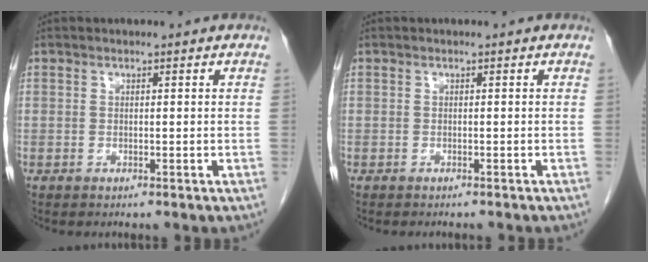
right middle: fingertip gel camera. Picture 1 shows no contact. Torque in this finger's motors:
{"motor_torque": [0.04, -0.04, -0.01, 0.00]}